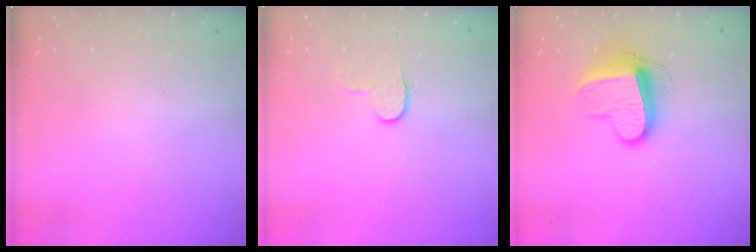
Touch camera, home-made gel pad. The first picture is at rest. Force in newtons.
{"total": 4.9, "press": 4.9, "slide": 0.5}
{"total": 10.7, "press": 10.7, "slide": 0.5}